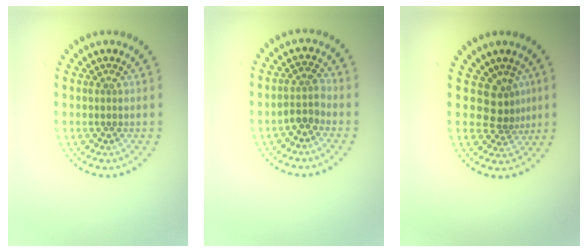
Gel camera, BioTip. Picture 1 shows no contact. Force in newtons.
{"total": 1.9, "press": 1.5, "slide": 1.0}
{"total": 2.7, "press": 1.8, "slide": 2.0}